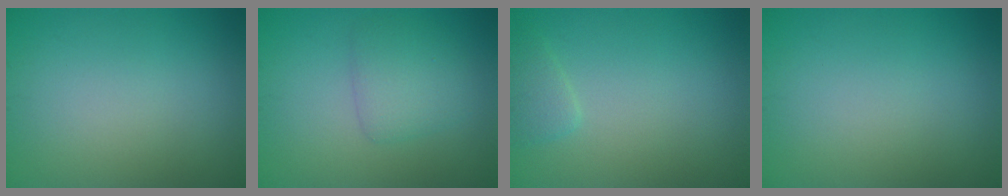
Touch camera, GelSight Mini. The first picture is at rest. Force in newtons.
{"total": 2.7, "press": 2.7, "slide": 0.1}
{"total": 1.3, "press": 1.3, "slide": 0.1}
{"total": 0.0}